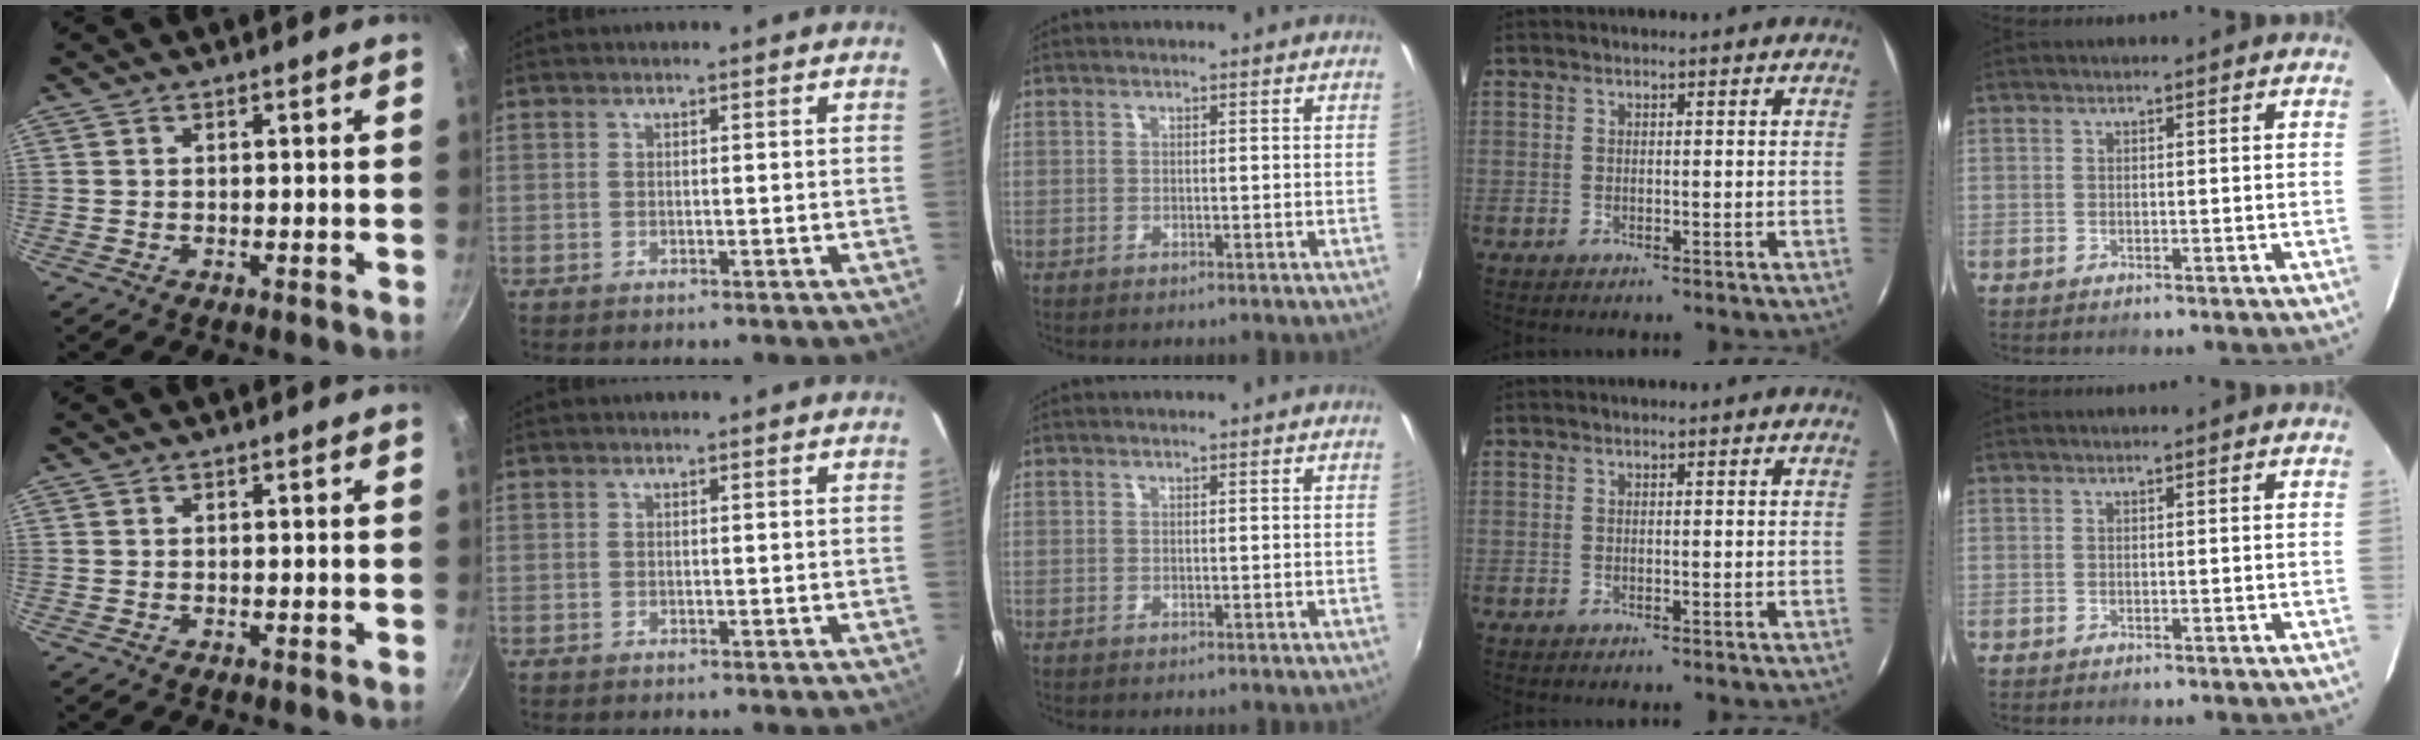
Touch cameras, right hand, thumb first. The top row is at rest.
{}